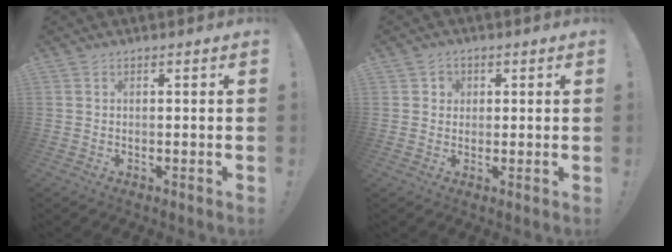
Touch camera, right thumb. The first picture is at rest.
{"total": 2.8, "force": [0.5, 2.7, 0.7], "torque": [-0.006, -0.002, 0.008]}